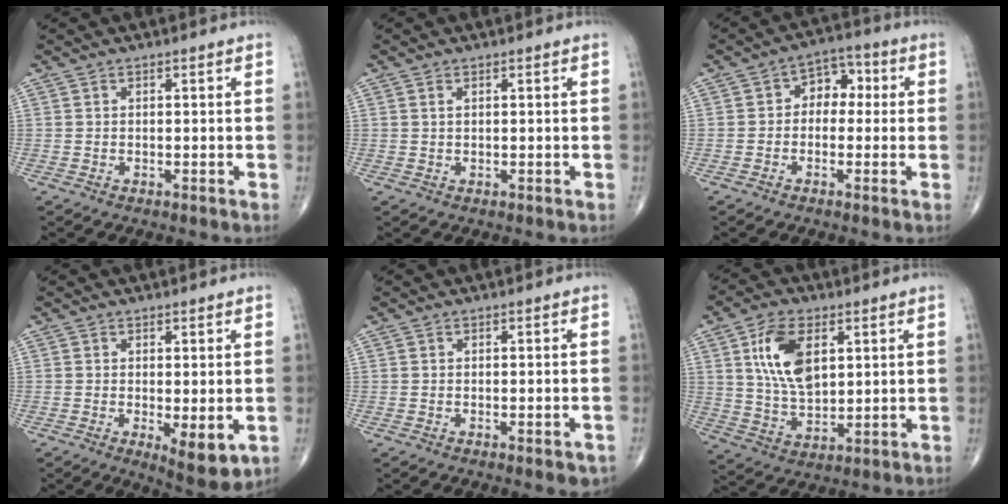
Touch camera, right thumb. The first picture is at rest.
{"total": 0.7, "force": [0.3, 0.3, 0.6], "torque": [-0.011, 0.005, 0.007]}
{"total": 6.2, "force": [0.3, 4.7, 4.1], "torque": [-0.021, 0.025, -0.010]}
{"total": 6.5, "force": [-1.4, 2.3, 6.0], "torque": [-0.081, -0.020, -0.015]}
{"total": 2.4, "force": [-1.1, 0.7, 2.0], "torque": [-0.018, 0.000, -0.012]}
{"total": 12.0, "force": [3.8, 6.7, 9.2], "torque": [-0.160, -0.014, 0.075]}